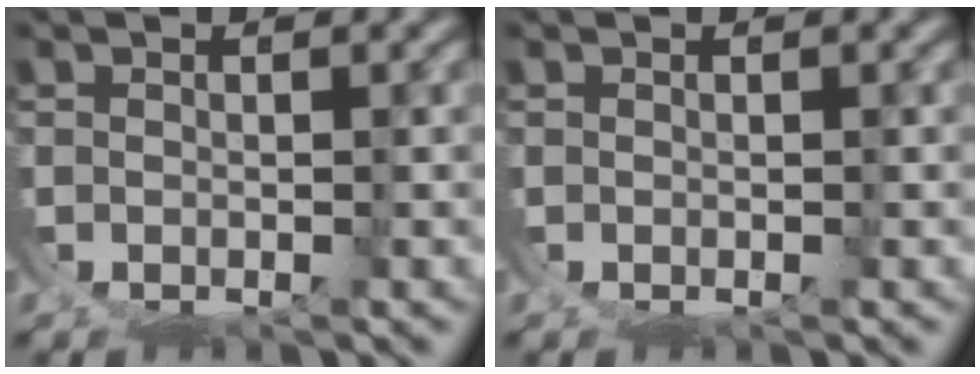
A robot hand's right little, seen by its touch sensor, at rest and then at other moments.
{"total": 0.0}